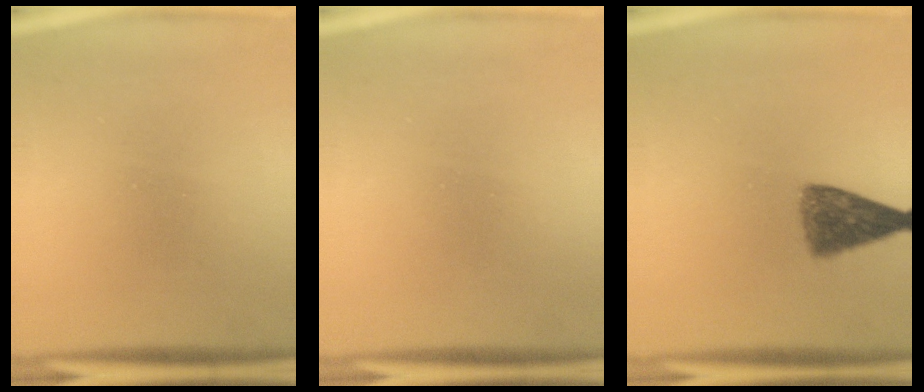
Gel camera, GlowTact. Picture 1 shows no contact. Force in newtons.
{"total": 1.9}
{"total": 6.3}